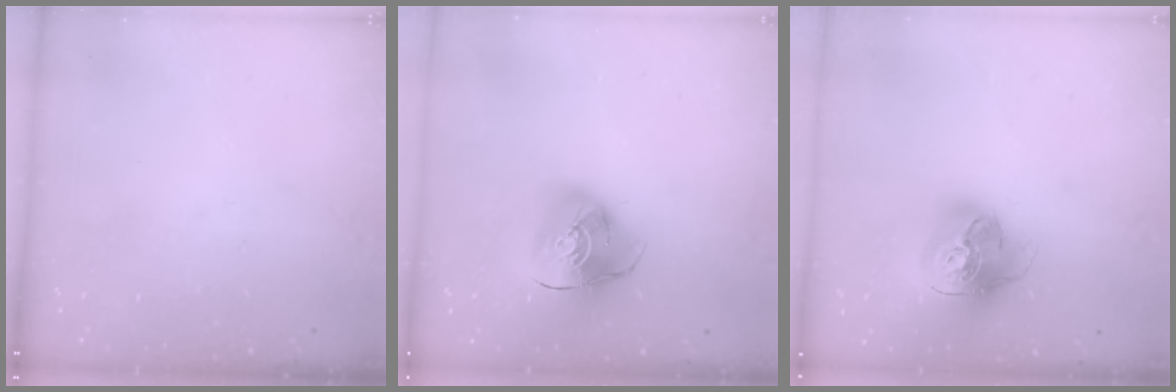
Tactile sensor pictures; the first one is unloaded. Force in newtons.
{"total": 13.5, "press": 13.4, "slide": 1.9}
{"total": 19.5, "press": 19.4, "slide": 2.2}